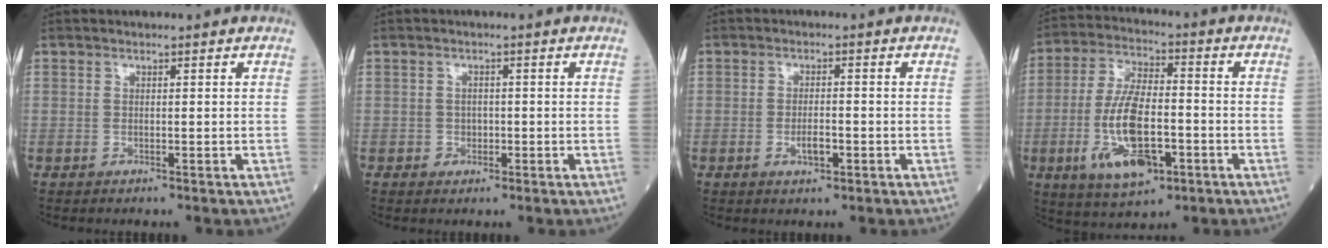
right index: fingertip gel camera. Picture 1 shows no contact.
{"total": 1.5, "force": [-0.5, 1.3, 0.6], "torque": [-0.007, 0.004, -0.005]}
{"total": 3.1, "force": [-1.1, 1.0, 2.7], "torque": [-0.050, 0.000, -0.016]}
{"total": 13.5, "force": [-4.2, 4.8, 11.9], "torque": [-0.240, -0.006, -0.071]}